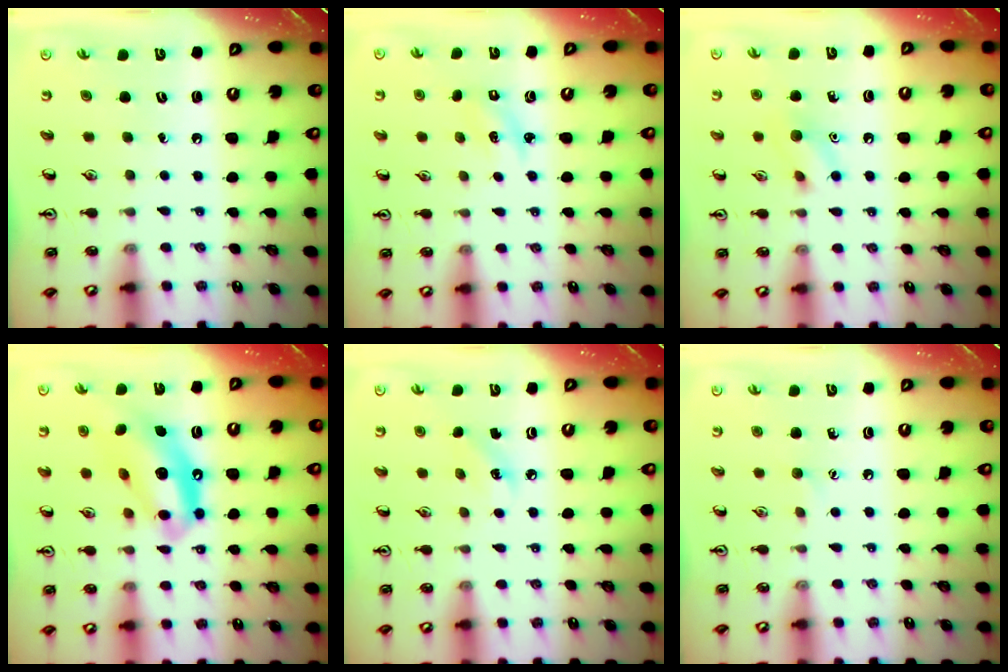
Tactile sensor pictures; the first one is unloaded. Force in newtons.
{"total": 1.4, "press": 1.3, "slide": 0.5}
{"total": 7.5, "press": 7.4, "slide": 0.6}
{"total": 13.0, "press": 12.5, "slide": 3.8}
{"total": 5.0, "press": 4.8, "slide": 1.3}
{"total": 3.6, "press": 3.4, "slide": 1.1}